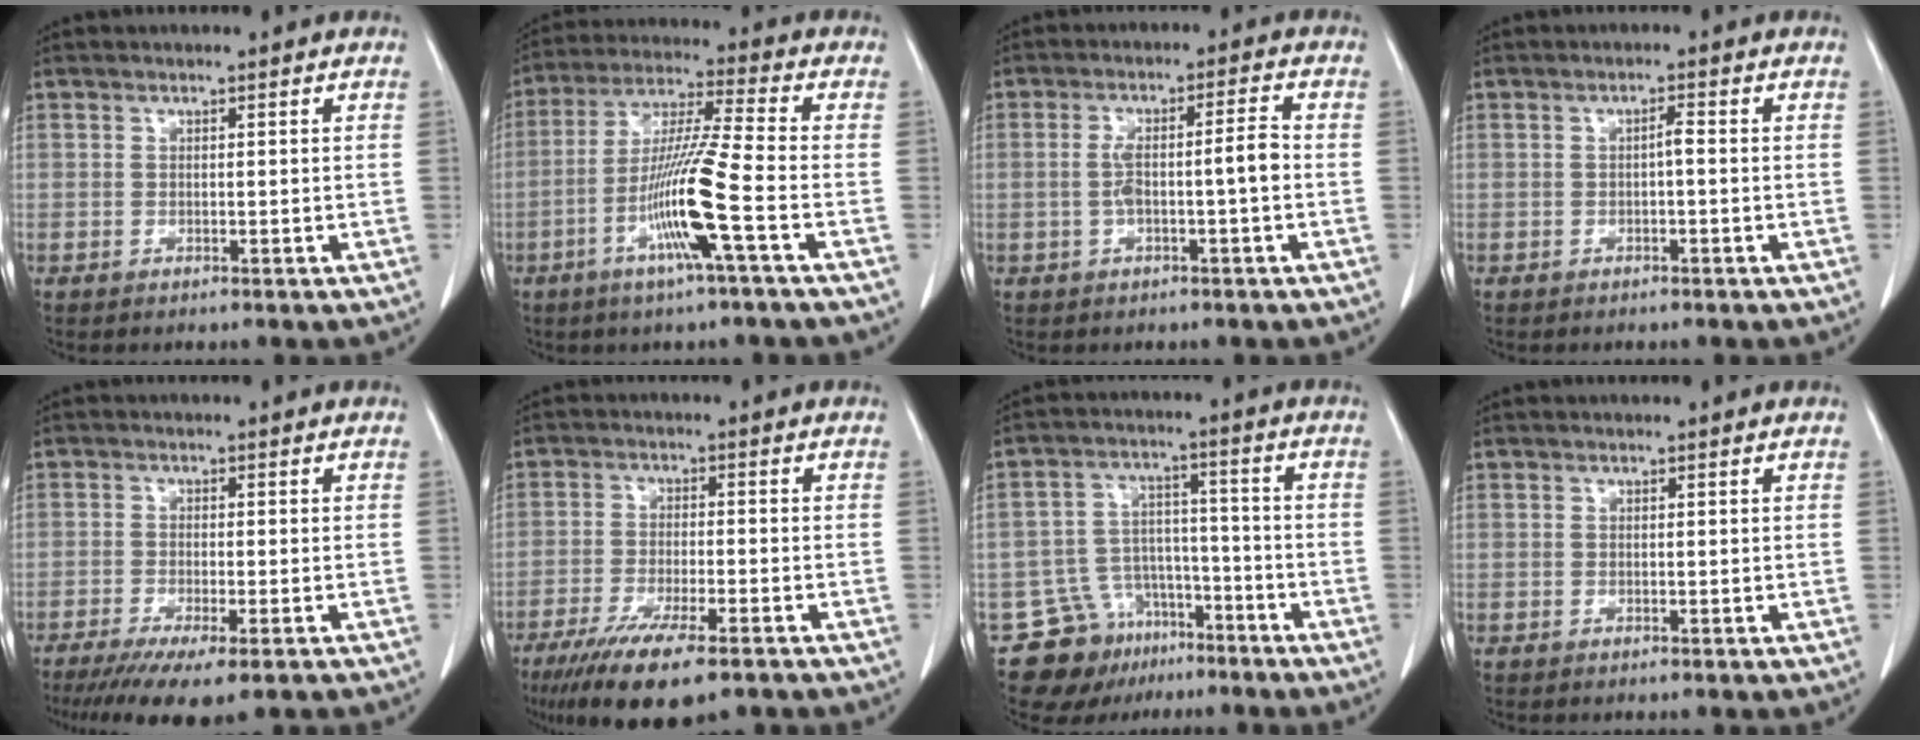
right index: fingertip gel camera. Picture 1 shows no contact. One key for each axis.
{"total": 12.4, "fx": -4.5, "fy": -1.1, "fz": 11.5, "tx": -0.226, "ty": -0.009, "tz": -0.092}
{"total": 5.8, "fx": -0.9, "fy": 0.6, "fz": 5.7, "tx": -0.108, "ty": 0.022, "tz": -0.011}
{"total": 1.3, "fx": -0.2, "fy": 0.1, "fz": 1.2, "tx": -0.020, "ty": 0.003, "tz": -0.003}
{"total": 10.3, "fx": -7.5, "fy": 1.6, "fz": 6.8, "tx": -0.098, "ty": -0.022, "tz": -0.114}
{"total": 12.3, "fx": -8.4, "fy": 2.4, "fz": 8.6, "tx": -0.145, "ty": -0.028, "tz": -0.133}
{"total": 10.8, "fx": -7.8, "fy": 7.1, "fz": 2.4, "tx": -0.040, "ty": 0.046, "tz": -0.119}
{"total": 0.0}